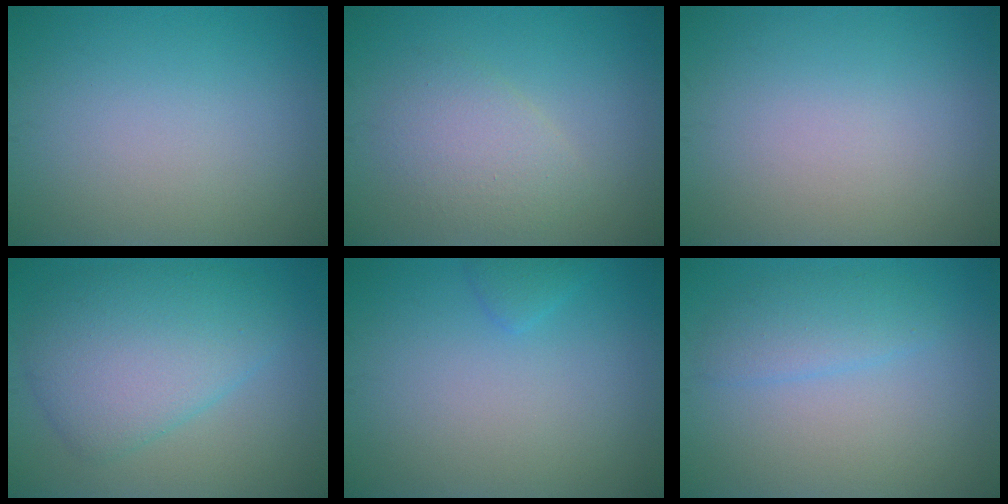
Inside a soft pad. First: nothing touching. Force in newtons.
{"total": 3.0, "press": 3.0, "slide": 0.2}
{"total": 0.0}
{"total": 6.8, "press": 6.8, "slide": 0.1}
{"total": 1.0, "press": 1.0, "slide": 0.1}
{"total": 2.3, "press": 2.3, "slide": 0.0}